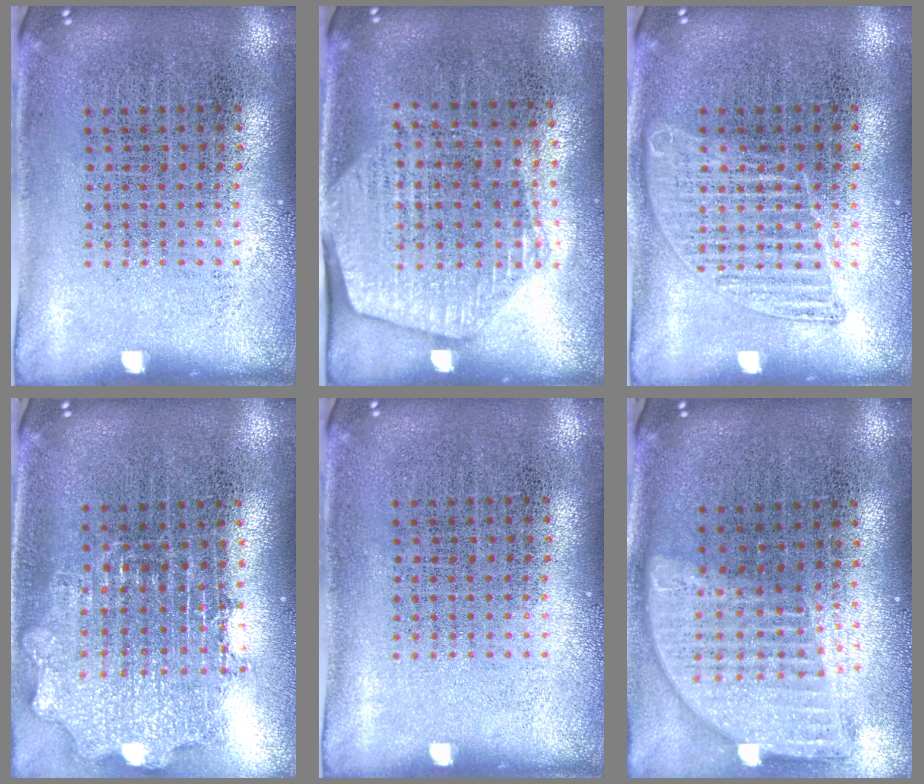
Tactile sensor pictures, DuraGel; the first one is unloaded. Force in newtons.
{"total": 1.6, "press": 1.4, "slide": 0.8}
{"total": 1.7, "press": 1.7, "slide": 0.3}
{"total": 2.0, "press": 1.6, "slide": 1.2}
{"total": 0.0}
{"total": 1.9, "press": 1.5, "slide": 1.1}